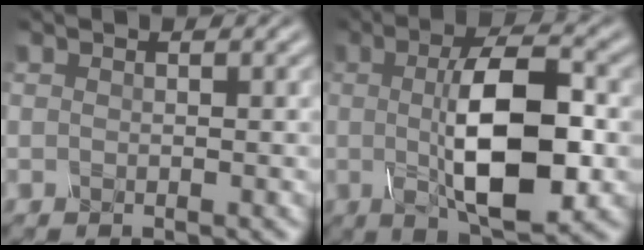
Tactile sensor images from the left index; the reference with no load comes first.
{"total": 10.0, "force": [-0.3, 3.3, 9.4], "torque": [-0.149, 0.001, -0.007]}